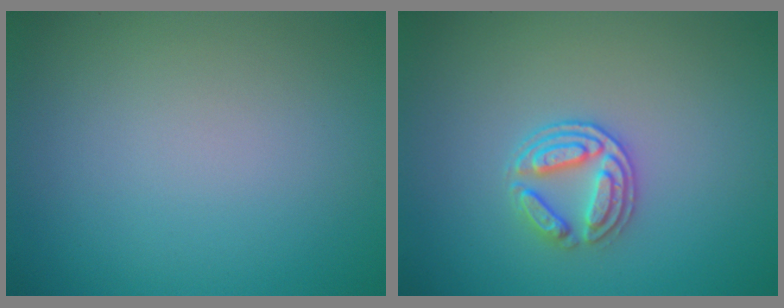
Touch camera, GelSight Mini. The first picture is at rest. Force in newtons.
{"total": 3.0, "press": 2.7, "slide": 1.2}